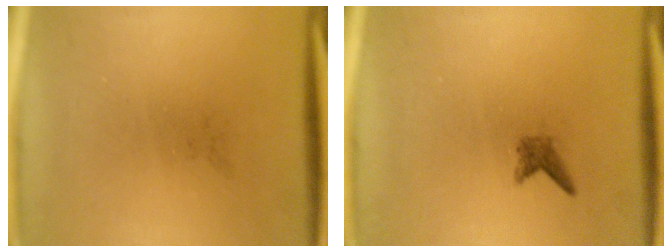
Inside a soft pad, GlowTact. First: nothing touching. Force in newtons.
{"total": 1.2}